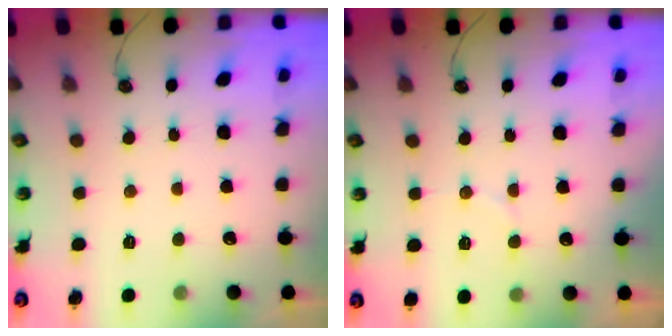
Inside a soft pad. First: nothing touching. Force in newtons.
{"total": 4.2, "press": 4.1, "slide": 0.8}